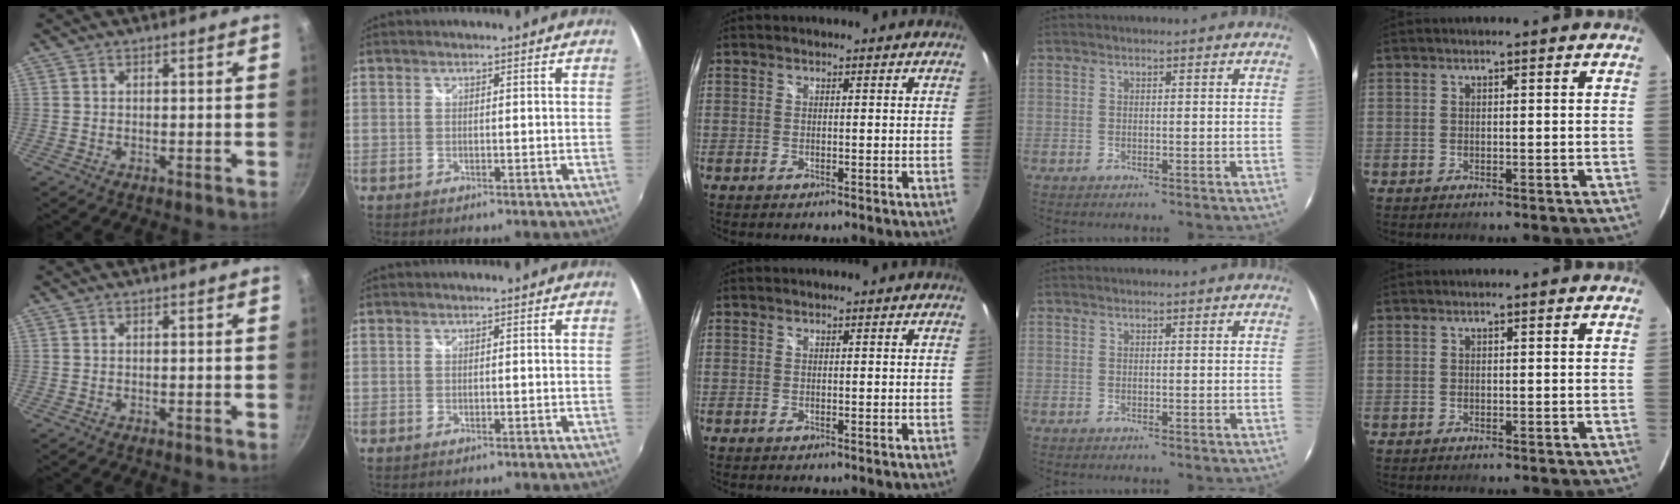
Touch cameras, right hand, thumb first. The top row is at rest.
{}